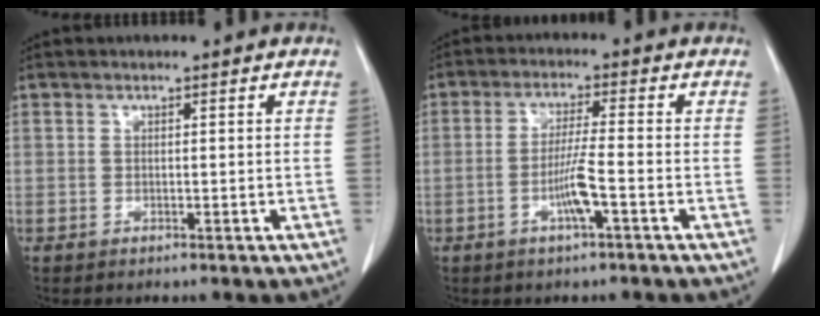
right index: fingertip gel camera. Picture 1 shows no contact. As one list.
[{"total": 5.2, "force": [-1.9, -0.3, 4.8], "torque": [-0.097, -0.002, -0.037]}]